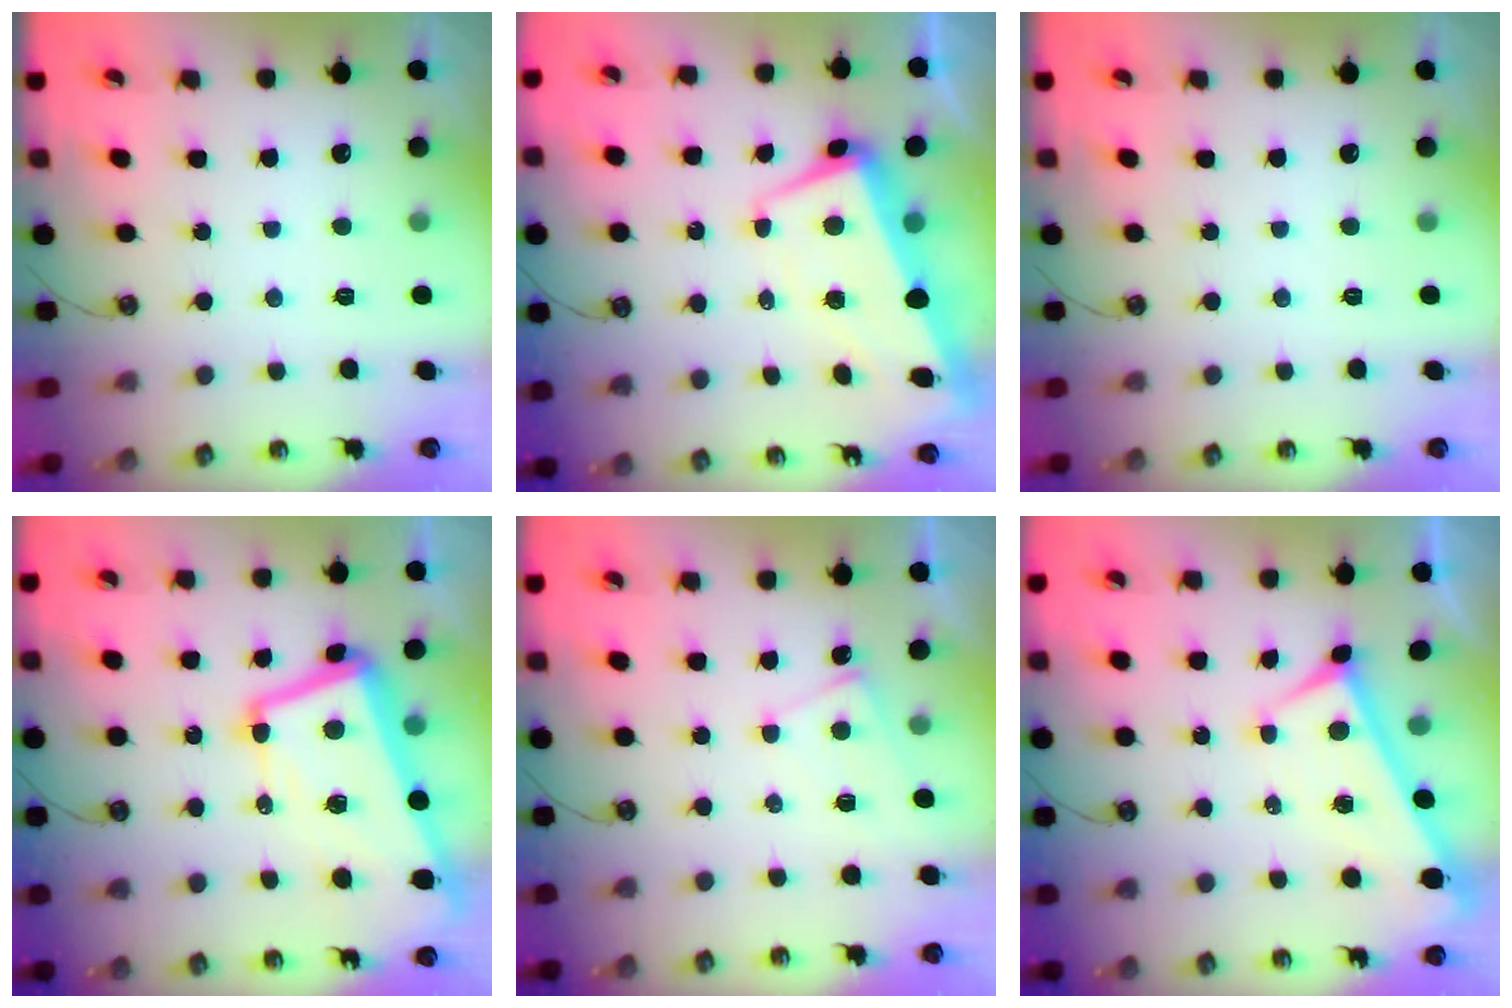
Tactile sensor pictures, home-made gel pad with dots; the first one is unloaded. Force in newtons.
{"total": 2.8, "press": 2.3, "slide": 1.6}
{"total": 0.0}
{"total": 12.6, "press": 12.4, "slide": 2.4}
{"total": 2.1, "press": 2.0, "slide": 0.3}
{"total": 1.9, "press": 1.8, "slide": 0.6}